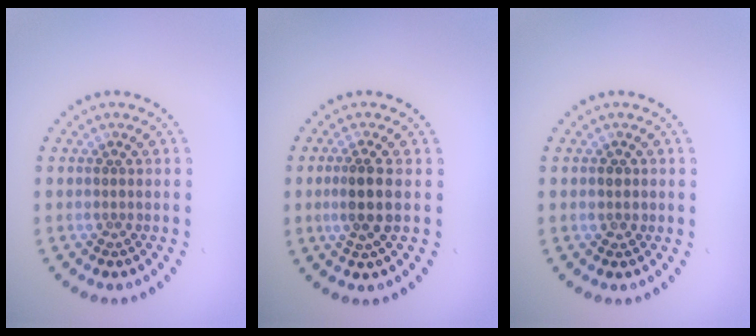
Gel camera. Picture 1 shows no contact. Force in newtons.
{"total": 2.7, "press": 2.3, "slide": 1.3}
{"total": 1.0, "press": 0.9, "slide": 0.3}